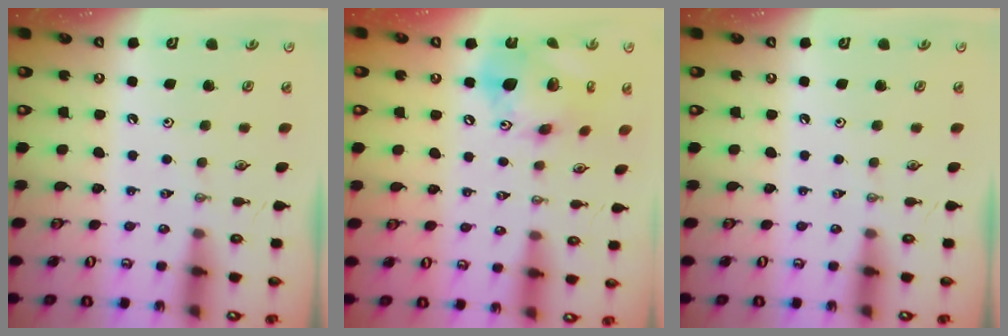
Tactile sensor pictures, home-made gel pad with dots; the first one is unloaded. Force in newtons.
{"total": 17.6, "press": 17.3, "slide": 3.2}
{"total": 0.0}